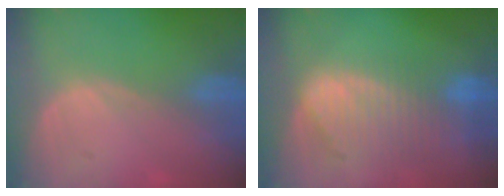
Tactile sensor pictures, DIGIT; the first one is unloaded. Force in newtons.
{"total": 9.3, "press": 8.2, "slide": 4.5}